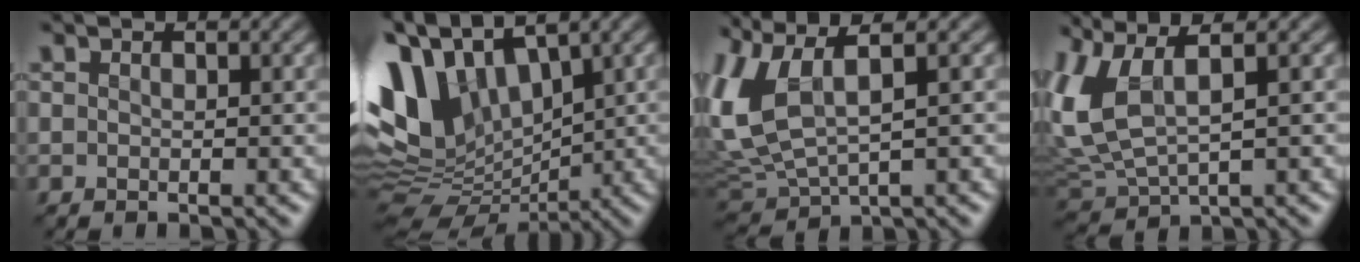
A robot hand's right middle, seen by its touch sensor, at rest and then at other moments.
{"total": 10.6, "force": [2.6, 6.9, 7.5], "torque": [-0.173, 0.009, 0.048]}
{"total": 8.0, "force": [2.0, 3.3, 7.0], "torque": [-0.183, 0.005, 0.038]}
{"total": 6.7, "force": [1.7, 2.6, 5.9], "torque": [-0.155, 0.007, 0.033]}